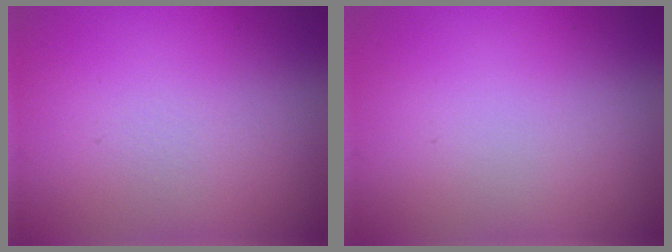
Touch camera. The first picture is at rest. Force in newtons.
{"total": 0.0}